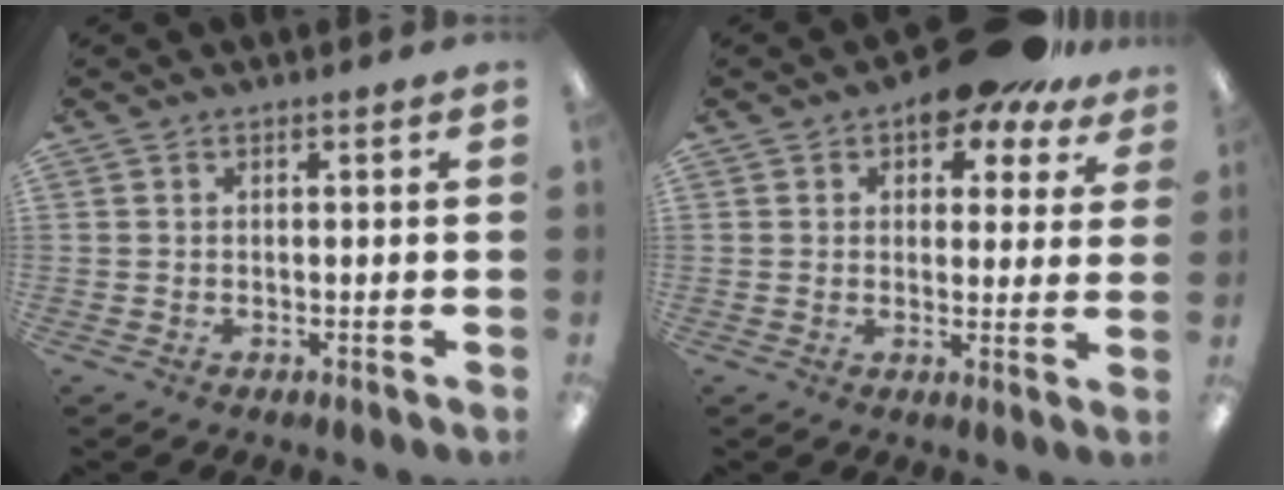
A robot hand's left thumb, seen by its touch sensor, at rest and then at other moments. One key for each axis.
{"total": 9.2, "fx": 6.9, "fy": 4.3, "fz": 4.2, "tx": -0.064, "ty": -0.035, "tz": 0.124}